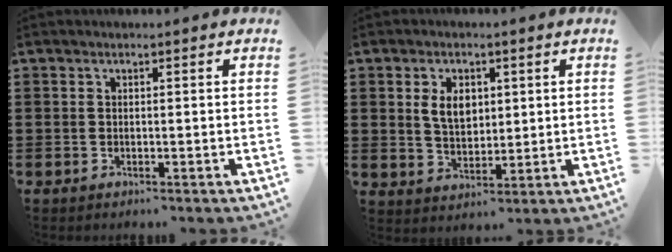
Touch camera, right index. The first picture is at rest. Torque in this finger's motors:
{"motor_torque": [0.79, -0.09, 0.33, 0.12]}